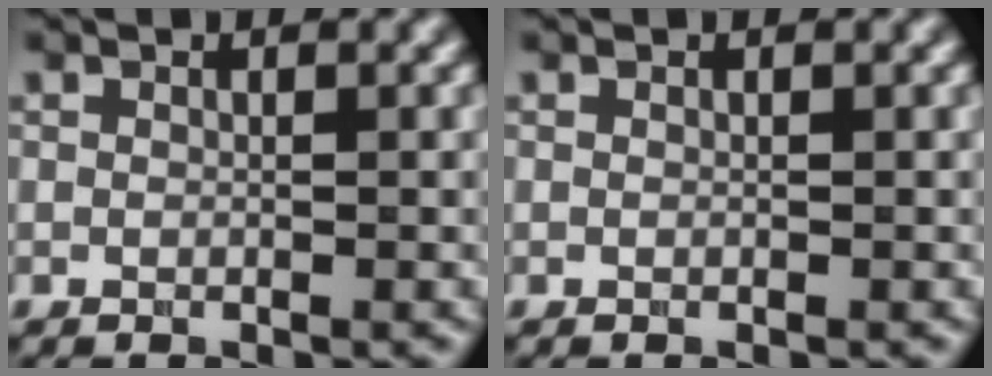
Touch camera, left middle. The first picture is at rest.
{"total": 0.0}